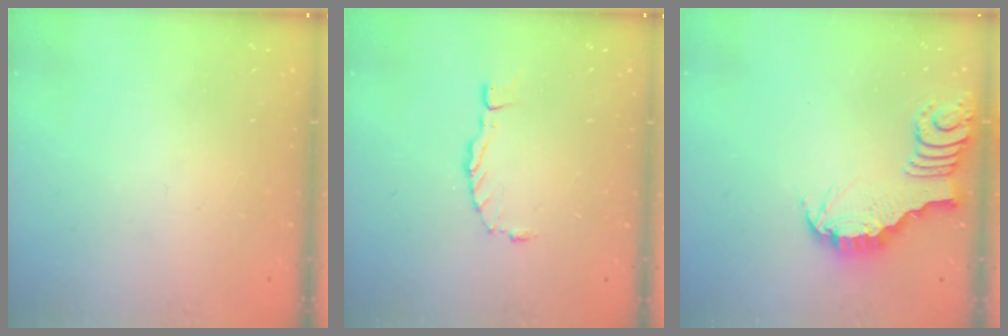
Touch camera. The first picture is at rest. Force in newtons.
{"total": 0.6, "press": 0.6, "slide": 0.1}
{"total": 3.5, "press": 3.5, "slide": 0.4}